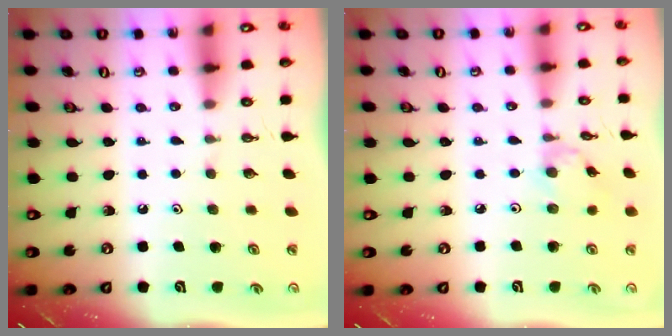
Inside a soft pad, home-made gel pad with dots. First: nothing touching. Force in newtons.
{"total": 2.2, "press": 2.2, "slide": 0.4}